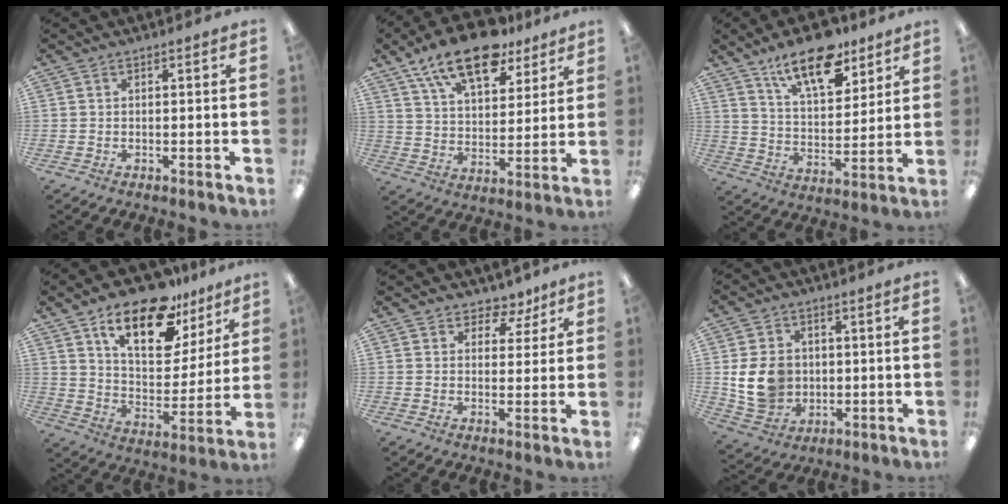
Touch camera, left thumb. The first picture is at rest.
{"total": 17.2, "force": [12.1, 7.8, 9.4], "torque": [-0.157, -0.062, 0.212]}
{"total": 15.7, "force": [11.2, 6.6, 8.9], "torque": [-0.143, -0.057, 0.193]}
{"total": 19.6, "force": [13.2, 8.8, 11.5], "torque": [-0.187, -0.073, 0.226]}
{"total": 4.8, "force": [3.6, 3.1, 1.0], "torque": [-0.003, -0.022, 0.062]}
{"total": 10.8, "force": [0.4, 9.1, 5.8], "torque": [-0.124, 0.008, 0.013]}